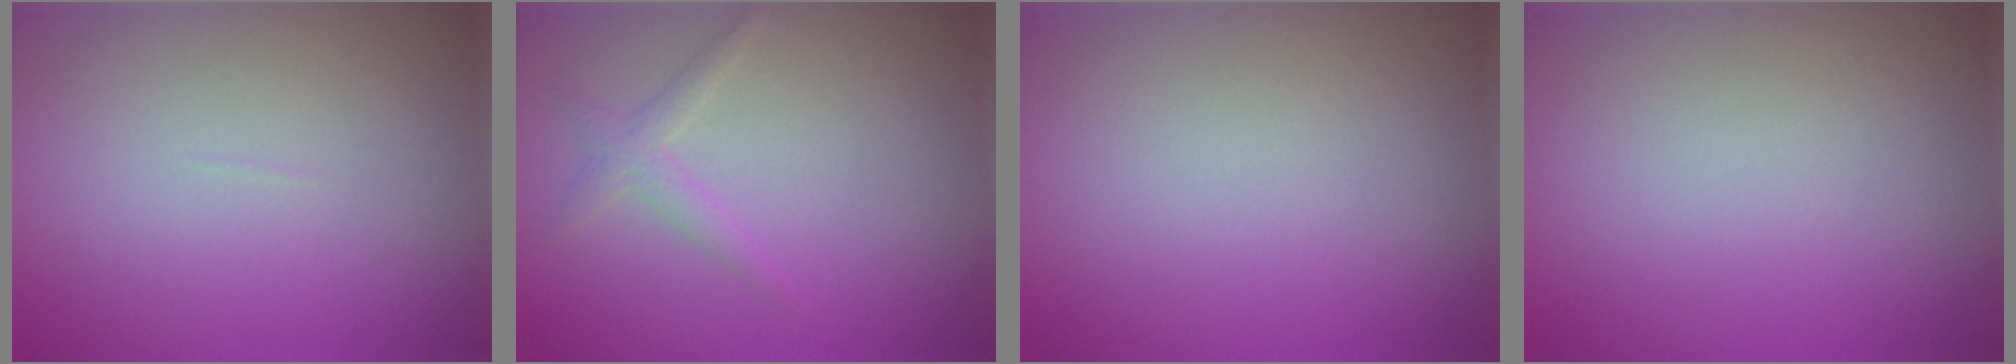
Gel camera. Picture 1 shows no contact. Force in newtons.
{"total": 1.6, "press": 1.6, "slide": 0.1}
{"total": 0.0}
{"total": 0.0}